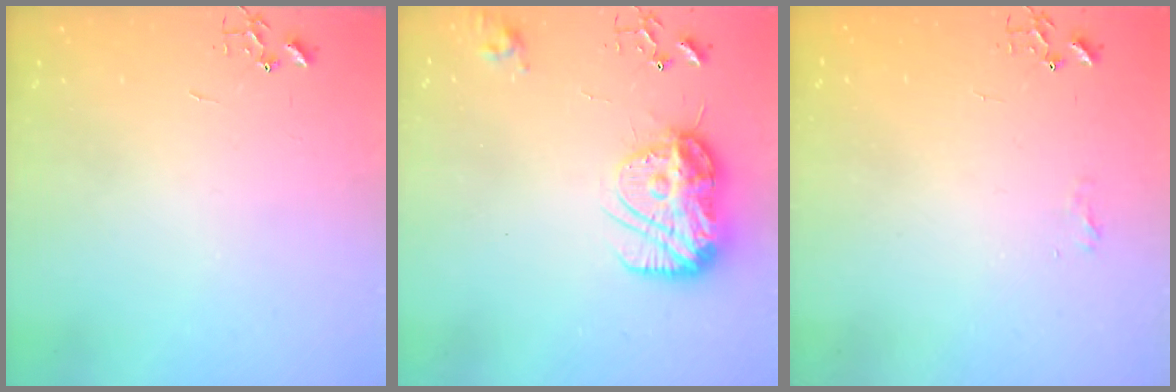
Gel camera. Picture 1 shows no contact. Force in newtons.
{"total": 15.6, "press": 15.6, "slide": 1.5}
{"total": 5.6, "press": 5.5, "slide": 0.5}